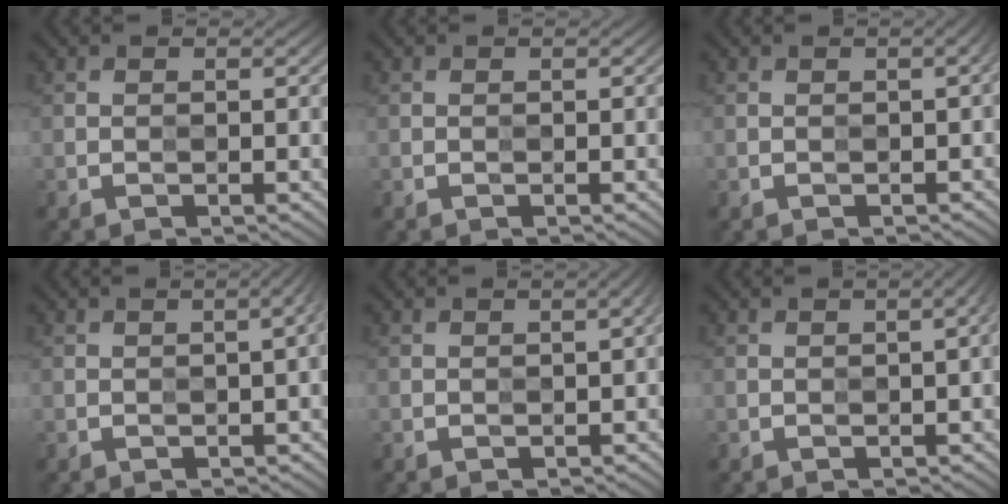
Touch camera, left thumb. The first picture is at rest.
{"total": 0.0}
{"total": 1.3, "force": [-0.4, 0.3, 1.2], "torque": [-0.014, 0.005, -0.004]}
{"total": 3.1, "force": [-0.2, 0.9, 3.0], "torque": [-0.026, 0.011, -0.001]}
{"total": 1.8, "force": [-0.5, 0.5, 1.6], "torque": [-0.017, 0.005, -0.005]}
{"total": 2.5, "force": [-0.2, 0.7, 2.3], "torque": [-0.020, 0.010, -0.002]}